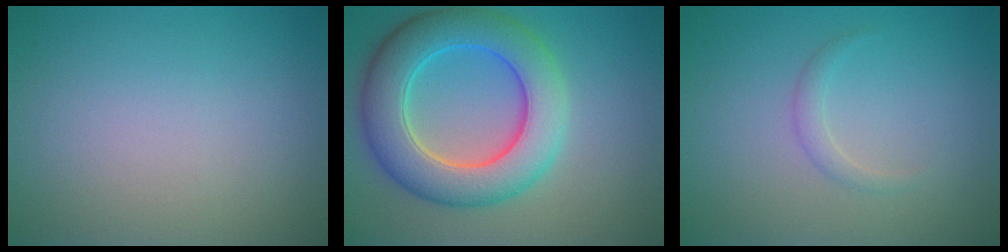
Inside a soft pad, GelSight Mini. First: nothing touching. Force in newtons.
{"total": 8.5, "press": 8.5, "slide": 0.3}
{"total": 1.1, "press": 1.1, "slide": 0.1}